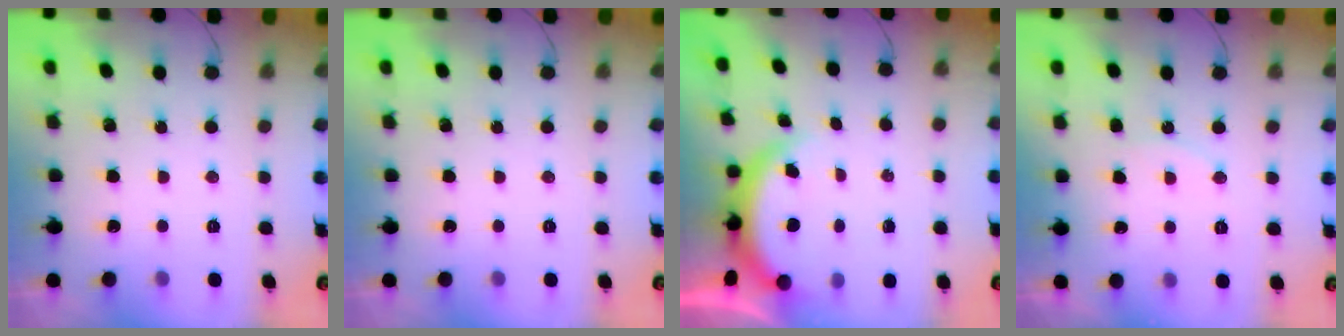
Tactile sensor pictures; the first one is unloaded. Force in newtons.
{"total": 0.0}
{"total": 4.0, "press": 3.7, "slide": 1.5}
{"total": 5.0, "press": 5.0, "slide": 0.6}